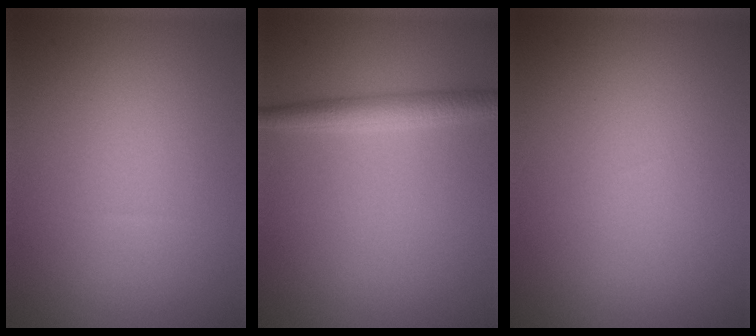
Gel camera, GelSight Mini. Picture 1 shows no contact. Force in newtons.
{"total": 2.6, "press": 2.6, "slide": 0.0}
{"total": 0.0}